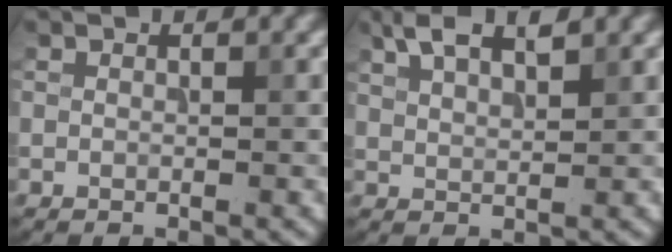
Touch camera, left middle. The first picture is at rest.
{"total": 3.5, "force": [2.4, 1.1, 2.3], "torque": [-0.049, 0.009, 0.046]}